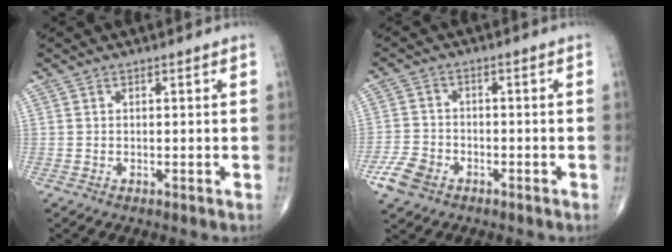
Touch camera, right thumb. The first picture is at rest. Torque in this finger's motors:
{"motor_torque": [2.75, 2.26, 0.15, -0.62, 0.02]}